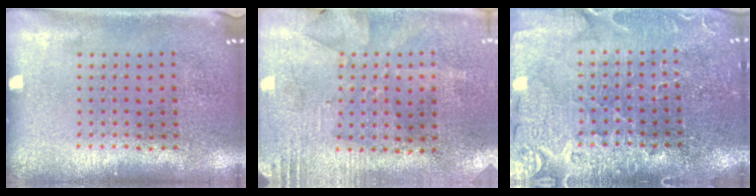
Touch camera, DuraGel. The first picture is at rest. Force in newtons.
{"total": 2.7, "press": 2.2, "slide": 1.5}
{"total": 3.6, "press": 3.4, "slide": 1.2}